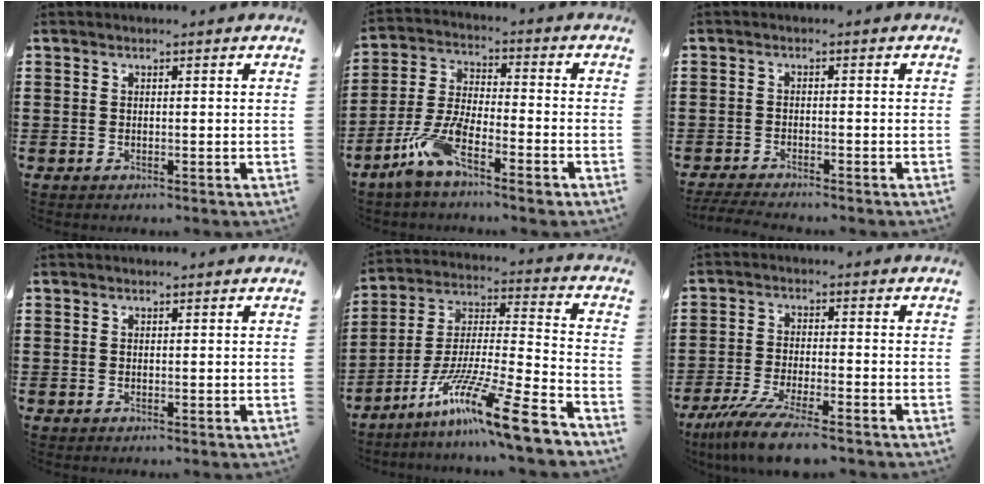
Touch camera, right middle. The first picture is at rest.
{"total": 8.6, "force": [-5.6, 2.3, 6.1], "torque": [-0.147, -0.007, -0.111]}
{"total": 2.4, "force": [-2.3, 0.1, 0.8], "torque": [-0.022, -0.004, -0.049]}
{"total": 0.0}
{"total": 14.7, "force": [-11.0, -0.1, 9.8], "torque": [-0.172, 0.009, -0.206]}
{"total": 7.9, "force": [-6.5, 0.5, 4.5], "torque": [-0.100, -0.013, -0.124]}